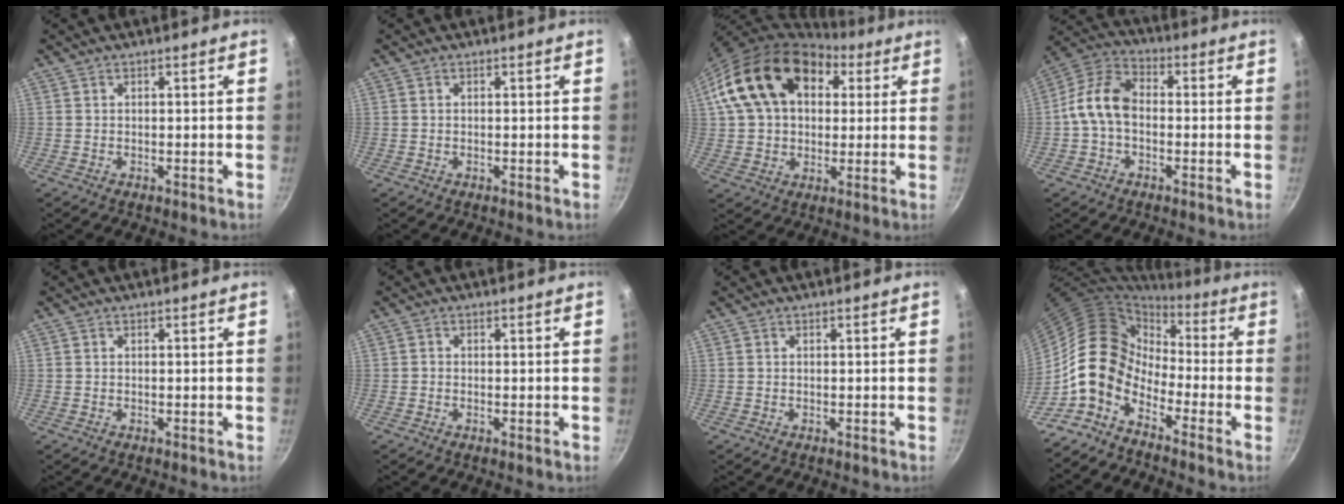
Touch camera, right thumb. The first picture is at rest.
{"total": 0.0}
{"total": 20.0, "force": [6.4, 14.0, 12.8], "torque": [-0.203, 0.021, 0.102]}
{"total": 9.5, "force": [-1.1, 6.5, 6.9], "torque": [-0.120, 0.035, -0.039]}
{"total": 0.0}
{"total": 0.8, "force": [-0.3, 0.5, 0.6], "torque": [-0.015, 0.004, -0.010]}
{"total": 0.0}
{"total": 11.0, "force": [-5.1, 7.5, 6.3], "torque": [-0.077, 0.044, -0.123]}